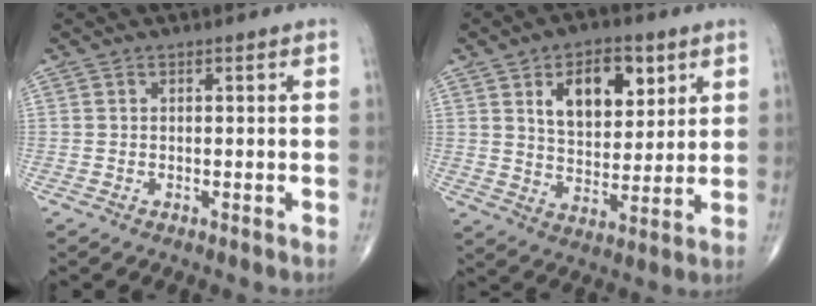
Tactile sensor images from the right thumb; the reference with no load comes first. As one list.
[{"total": 12.9, "force": [5.3, 7.5, 9.1], "torque": [-0.101, -0.026, 0.092]}]